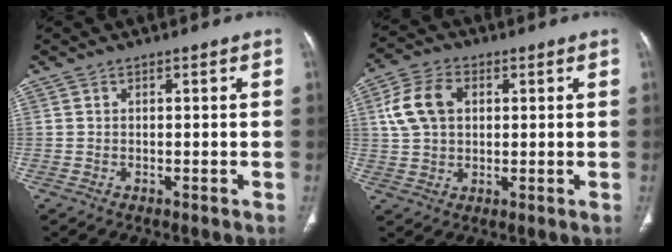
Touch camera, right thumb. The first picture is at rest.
{"total": 9.2, "force": [2.2, 6.4, 6.2], "torque": [-0.117, 0.012, 0.041]}